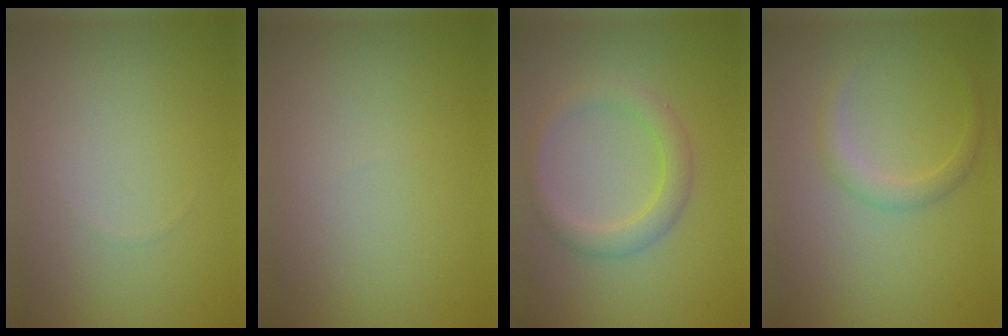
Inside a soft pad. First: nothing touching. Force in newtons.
{"total": 0.0}
{"total": 2.7, "press": 2.7, "slide": 0.1}
{"total": 1.7, "press": 1.7, "slide": 0.1}